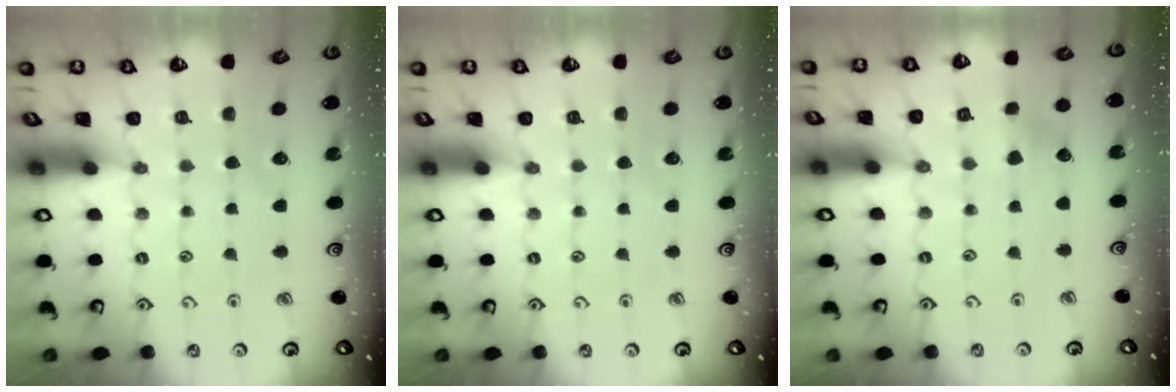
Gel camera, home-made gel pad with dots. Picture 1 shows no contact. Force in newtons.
{"total": 0.0}
{"total": 3.5, "press": 3.5, "slide": 0.6}